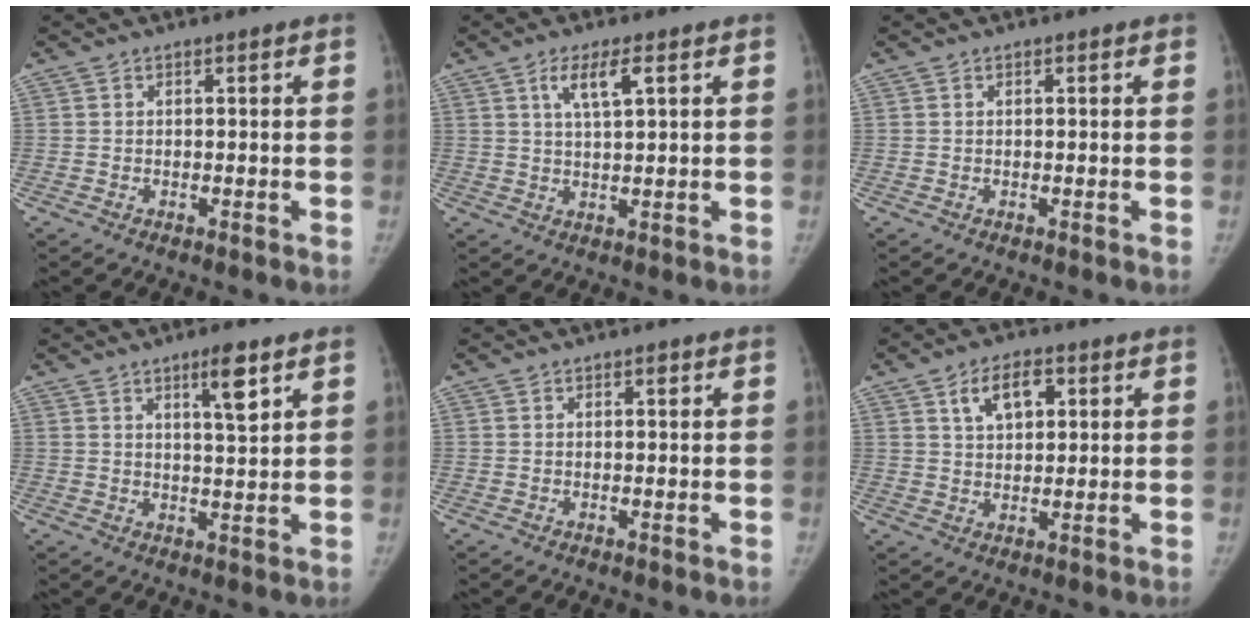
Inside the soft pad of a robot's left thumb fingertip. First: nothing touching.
{"total": 5.1, "force": [2.3, 1.2, 4.4], "torque": [-0.083, -0.005, 0.046]}
{"total": 0.0}
{"total": 5.8, "force": [3.2, 0.9, 4.7], "torque": [-0.072, -0.021, 0.054]}
{"total": 0.6, "force": [0.3, 0.2, 0.5], "torque": [-0.006, 0.000, 0.004]}
{"total": 6.9, "force": [2.9, 4.0, 4.8], "torque": [-0.063, -0.004, 0.050]}